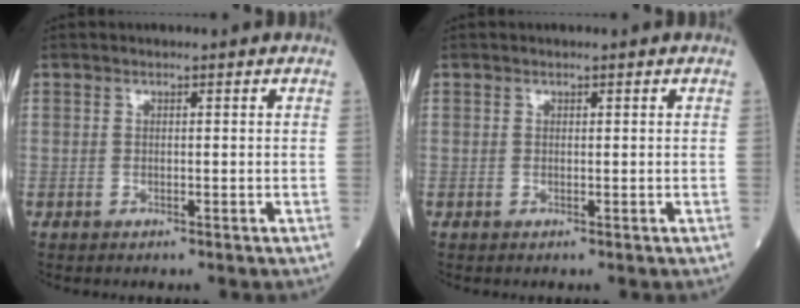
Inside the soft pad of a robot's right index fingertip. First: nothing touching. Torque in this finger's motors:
{"motor_torque": [0.11, 0.05, 0.05, 0.01]}